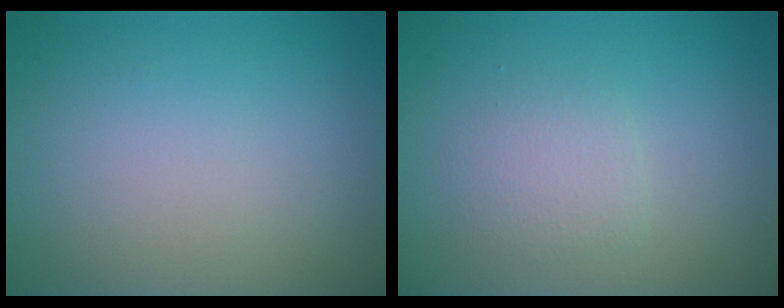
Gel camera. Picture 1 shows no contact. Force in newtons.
{"total": 1.9, "press": 1.9, "slide": 0.1}